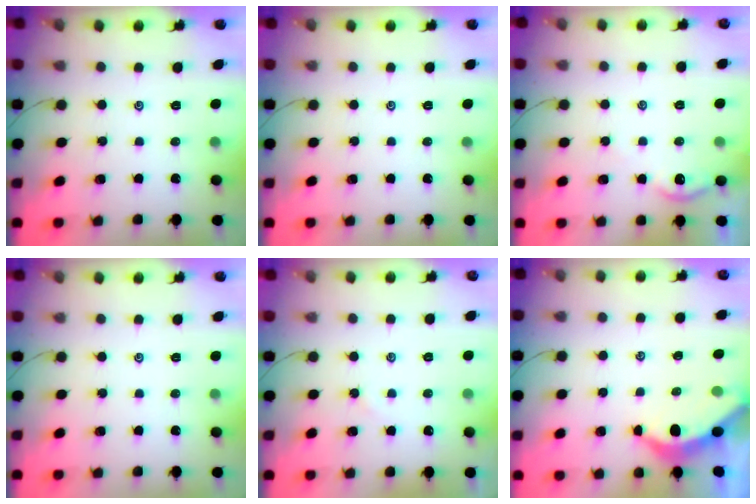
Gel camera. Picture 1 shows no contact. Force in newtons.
{"total": 0.0}
{"total": 1.7, "press": 1.7, "slide": 0.4}
{"total": 0.0}
{"total": 2.7, "press": 2.7, "slide": 0.4}
{"total": 4.7, "press": 4.7, "slide": 0.5}